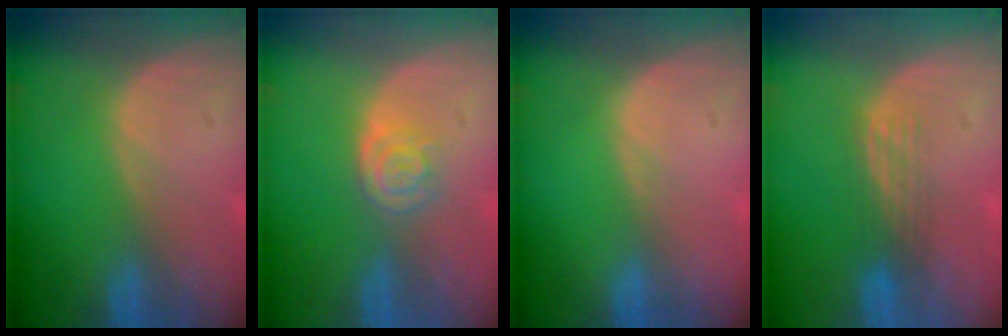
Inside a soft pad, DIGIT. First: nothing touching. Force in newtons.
{"total": 3.7, "press": 3.6, "slide": 0.8}
{"total": 0.5, "press": 0.3, "slide": 0.4}
{"total": 2.9, "press": 2.8, "slide": 1.0}